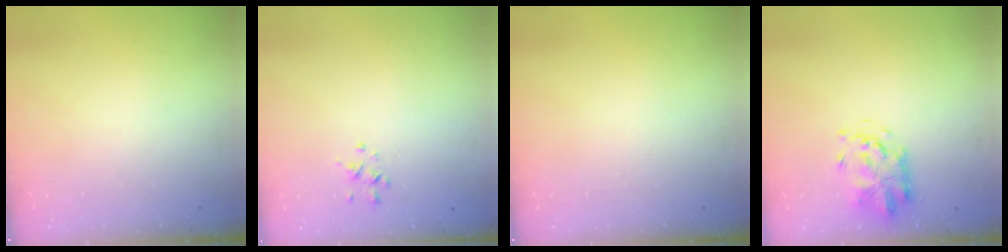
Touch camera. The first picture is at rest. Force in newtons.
{"total": 0.6, "press": 0.2, "slide": 0.5}
{"total": 0.0}
{"total": 3.6, "press": 3.4, "slide": 0.9}